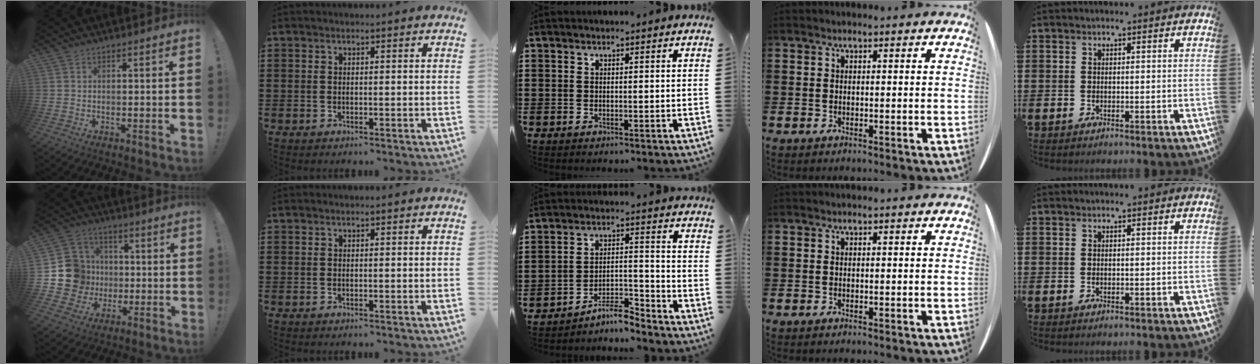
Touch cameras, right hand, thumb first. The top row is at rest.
{"thumb": {"total": 14.6, "force": [-1.2, 13.8, 4.6], "torque": [-0.052, 0.020, -0.002]}, "middle": {"total": 5.4, "force": [-5.2, 0.5, 1.3], "torque": [-0.031, 0.005, -0.107]}}